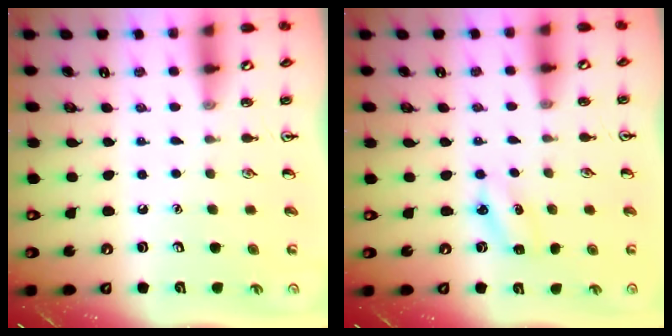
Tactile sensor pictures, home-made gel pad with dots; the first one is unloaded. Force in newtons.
{"total": 3.6, "press": 3.5, "slide": 1.1}